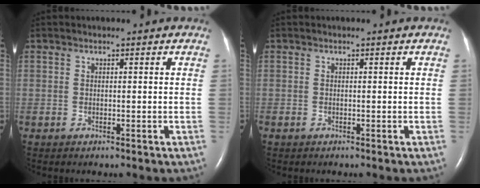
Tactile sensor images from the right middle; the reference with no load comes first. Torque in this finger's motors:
{"motor_torque": [1.04, -1.10, 1.05, 0.21]}